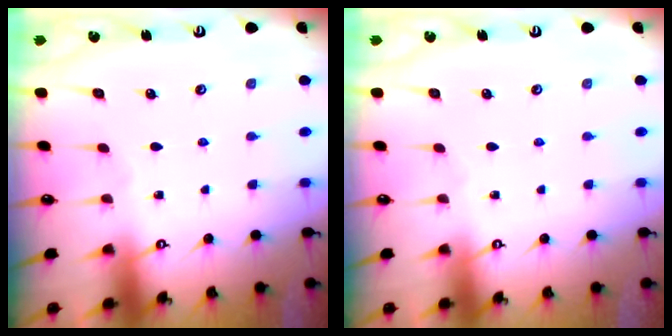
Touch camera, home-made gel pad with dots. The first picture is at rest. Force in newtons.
{"total": 0.0}